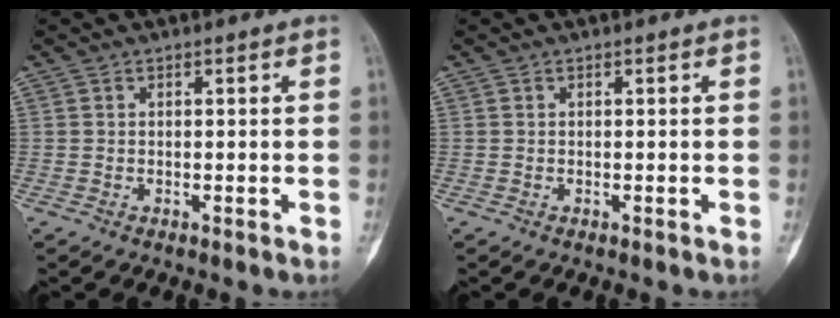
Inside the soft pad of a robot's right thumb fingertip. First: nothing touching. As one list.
[{"total": 0.0}]